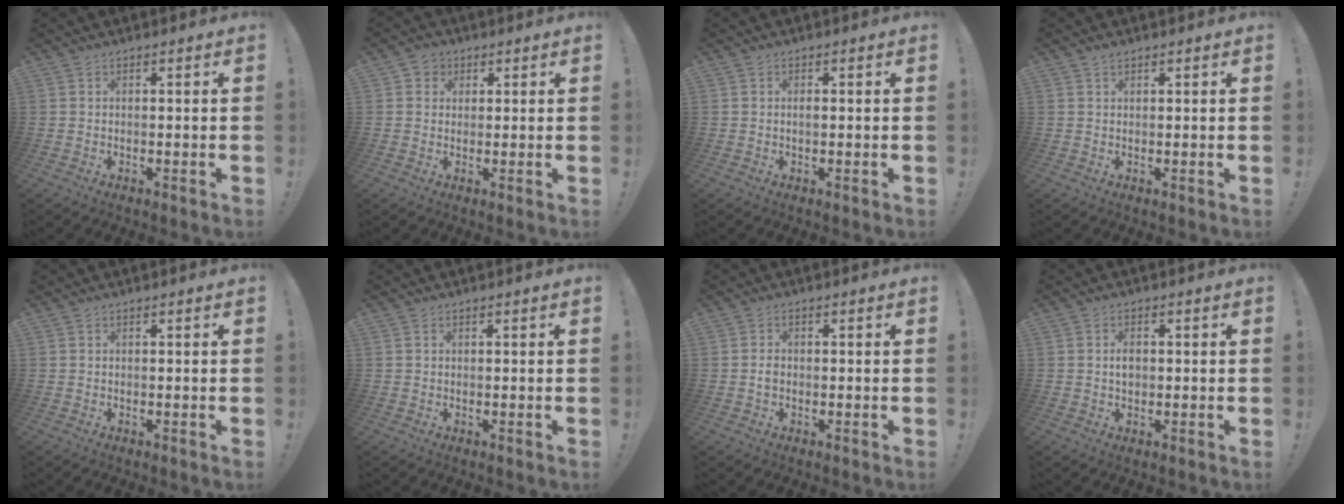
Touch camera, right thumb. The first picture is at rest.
{"total": 3.9, "force": [0.9, 3.7, 0.8], "torque": [-0.011, 0.001, 0.015]}
{"total": 0.7, "force": [-0.3, 0.1, 0.6], "torque": [-0.008, -0.001, -0.006]}
{"total": 0.9, "force": [0.7, 0.3, 0.4], "torque": [-0.015, 0.003, 0.015]}
{"total": 0.0}
{"total": 0.0}
{"total": 1.4, "force": [-0.5, 0.9, 1.0], "torque": [-0.026, 0.006, -0.008]}
{"total": 2.7, "force": [-0.1, 1.8, 2.0], "torque": [-0.029, 0.003, -0.003]}